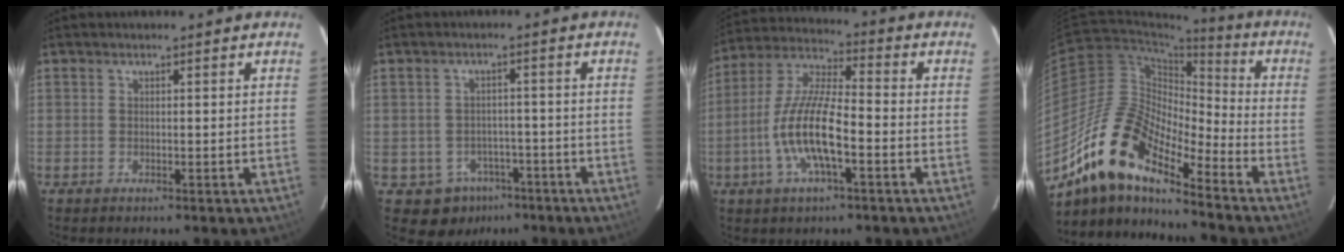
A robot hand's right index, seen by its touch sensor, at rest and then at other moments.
{"total": 6.4, "force": [-3.6, 5.2, 0.9], "torque": [-0.027, 0.025, -0.035]}
{"total": 13.2, "force": [-4.3, 3.5, 12.0], "torque": [-0.248, -0.003, -0.084]}
{"total": 16.1, "force": [-12.5, 4.7, 9.1], "torque": [-0.154, -0.005, -0.249]}